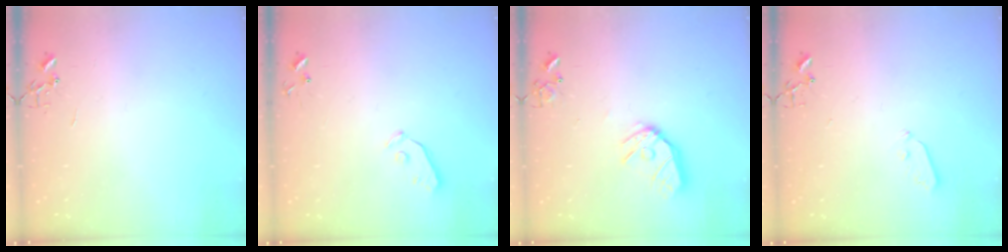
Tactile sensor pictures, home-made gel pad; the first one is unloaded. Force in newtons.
{"total": 3.9, "press": 3.9, "slide": 0.3}
{"total": 13.2, "press": 13.1, "slide": 1.5}
{"total": 3.0, "press": 3.0, "slide": 0.4}